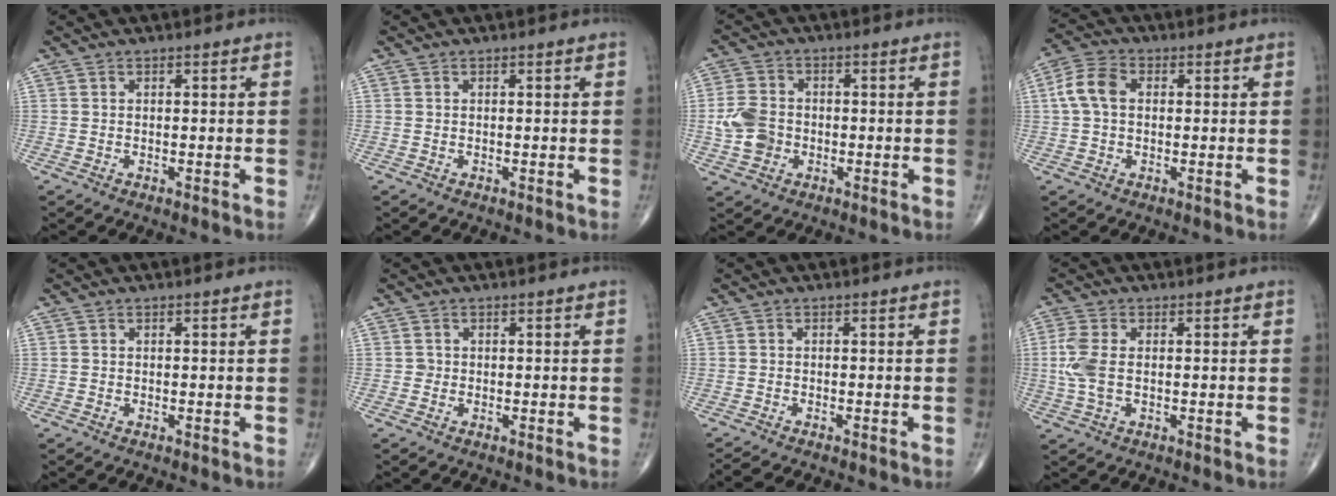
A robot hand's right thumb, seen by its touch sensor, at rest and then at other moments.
{"total": 0.0}
{"total": 6.7, "force": [-1.2, 5.3, 3.9], "torque": [-0.068, 0.009, -0.027]}
{"total": 6.4, "force": [0.7, 4.4, 4.6], "torque": [-0.099, 0.020, 0.008]}
{"total": 0.0}
{"total": 0.7, "force": [-0.1, 0.7, 0.1], "torque": [0.002, 0.003, -0.003]}
{"total": 3.1, "force": [-2.8, 0.4, 1.5], "torque": [-0.030, 0.004, -0.042]}
{"total": 5.7, "force": [-0.1, 3.2, 4.8], "torque": [-0.132, 0.004, -0.005]}